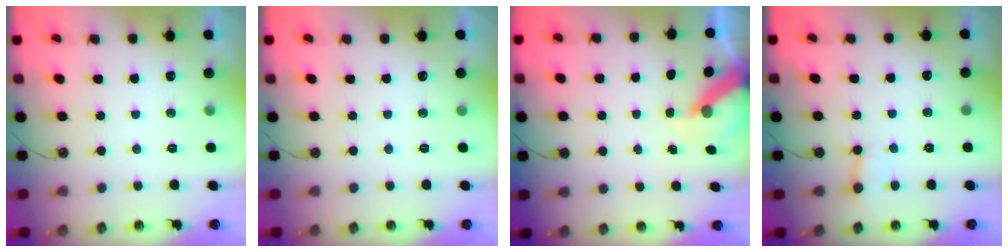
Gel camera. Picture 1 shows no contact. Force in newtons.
{"total": 0.0}
{"total": 6.1, "press": 6.0, "slide": 0.5}
{"total": 2.9, "press": 2.9, "slide": 0.3}